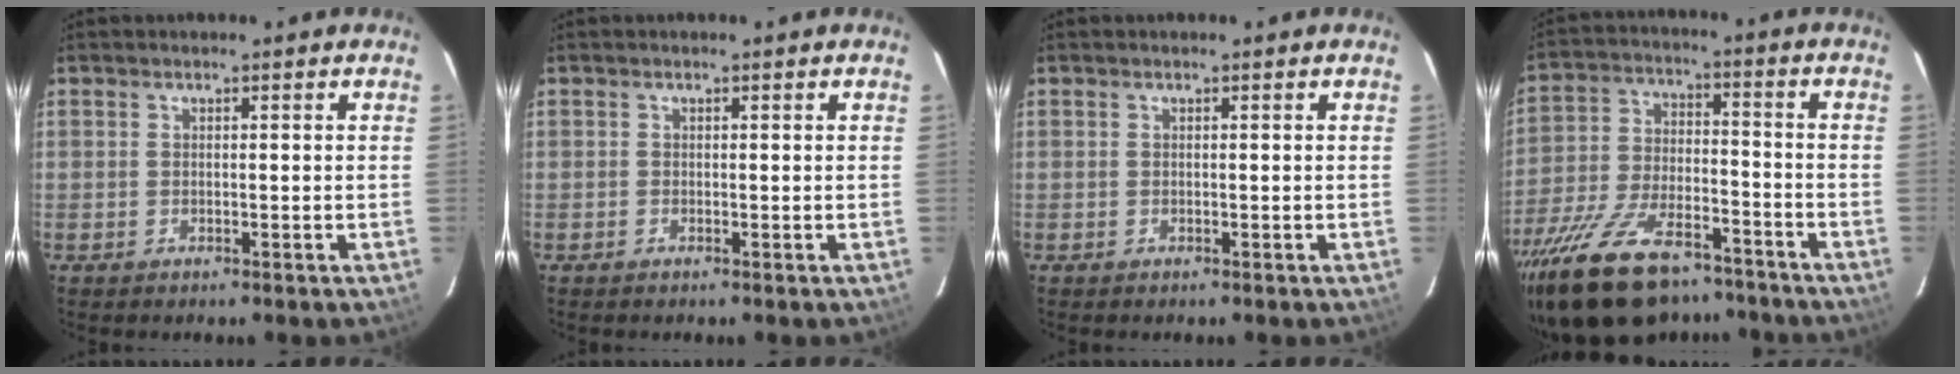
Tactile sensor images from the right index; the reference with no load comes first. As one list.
[{"total": 0.0}, {"total": 0.0}, {"total": 21.8, "force": [-16.3, 9.2, 11.2], "torque": [-0.230, -0.017, -0.262]}]